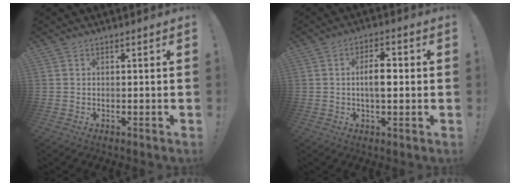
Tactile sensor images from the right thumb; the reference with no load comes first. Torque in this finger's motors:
{"motor_torque": [-0.18, 0.27, -0.28, 0.08, 0.18]}